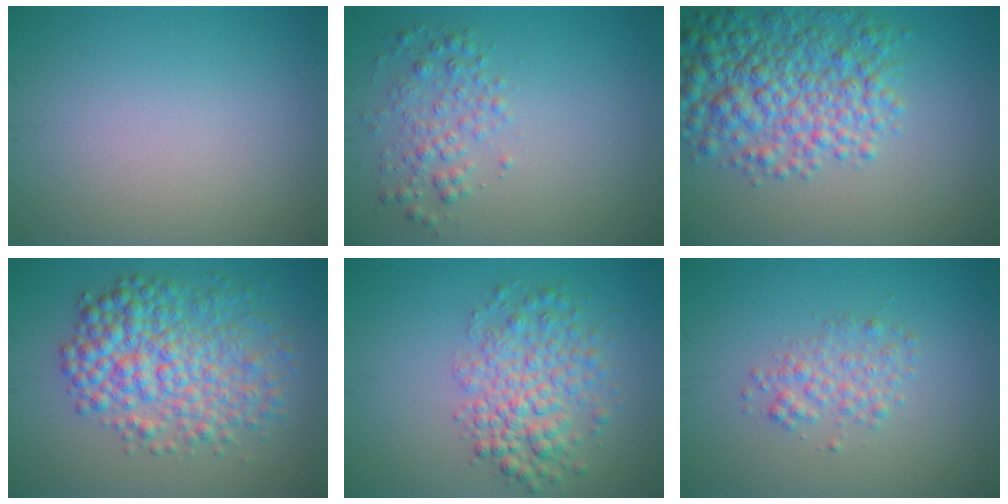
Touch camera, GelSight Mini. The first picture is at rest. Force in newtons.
{"total": 2.4, "press": 2.4, "slide": 0.1}
{"total": 7.2, "press": 7.2, "slide": 0.2}
{"total": 7.1, "press": 7.1, "slide": 0.1}
{"total": 5.0, "press": 5.0, "slide": 0.2}
{"total": 2.1, "press": 2.1, "slide": 0.1}